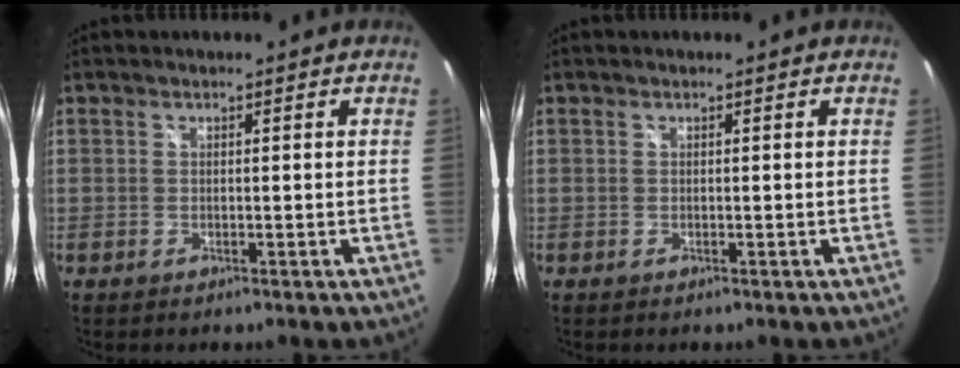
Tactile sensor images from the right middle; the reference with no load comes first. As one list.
[{"total": 0.0}]